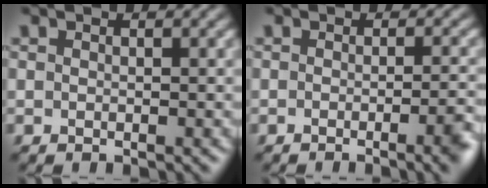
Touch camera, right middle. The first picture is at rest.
{"total": 4.2, "force": [-1.6, 1.2, 3.7], "torque": [-0.030, -0.004, -0.020]}